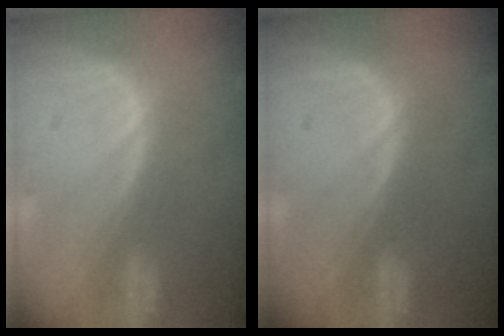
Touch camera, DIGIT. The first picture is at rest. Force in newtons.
{"total": 0.0}